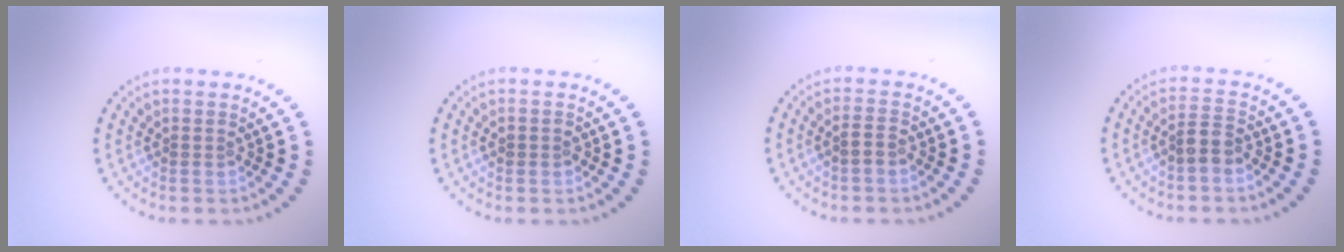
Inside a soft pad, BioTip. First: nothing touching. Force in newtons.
{"total": 0.8, "press": 0.8, "slide": 0.1}
{"total": 0.9, "press": 0.8, "slide": 0.4}
{"total": 1.9, "press": 1.7, "slide": 0.9}